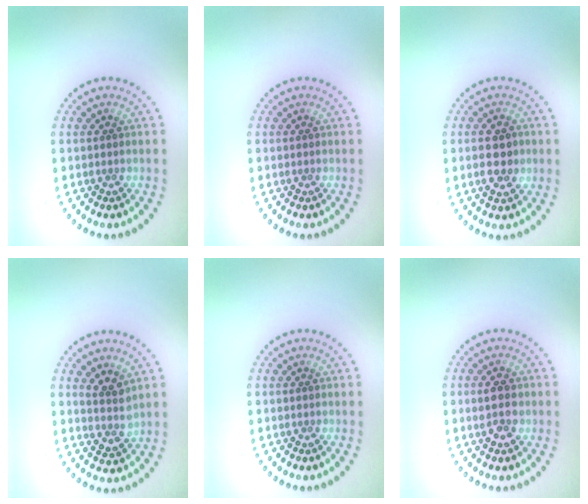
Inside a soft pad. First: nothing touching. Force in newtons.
{"total": 0.0}
{"total": 2.9, "press": 2.9, "slide": 0.2}
{"total": 2.4, "press": 1.8, "slide": 1.6}
{"total": 0.0}
{"total": 2.3, "press": 2.3, "slide": 0.2}